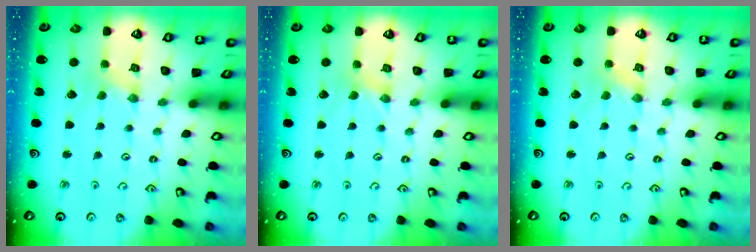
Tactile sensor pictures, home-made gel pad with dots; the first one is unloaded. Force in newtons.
{"total": 1.7, "press": 1.7, "slide": 0.3}
{"total": 0.6, "press": 0.6, "slide": 0.1}